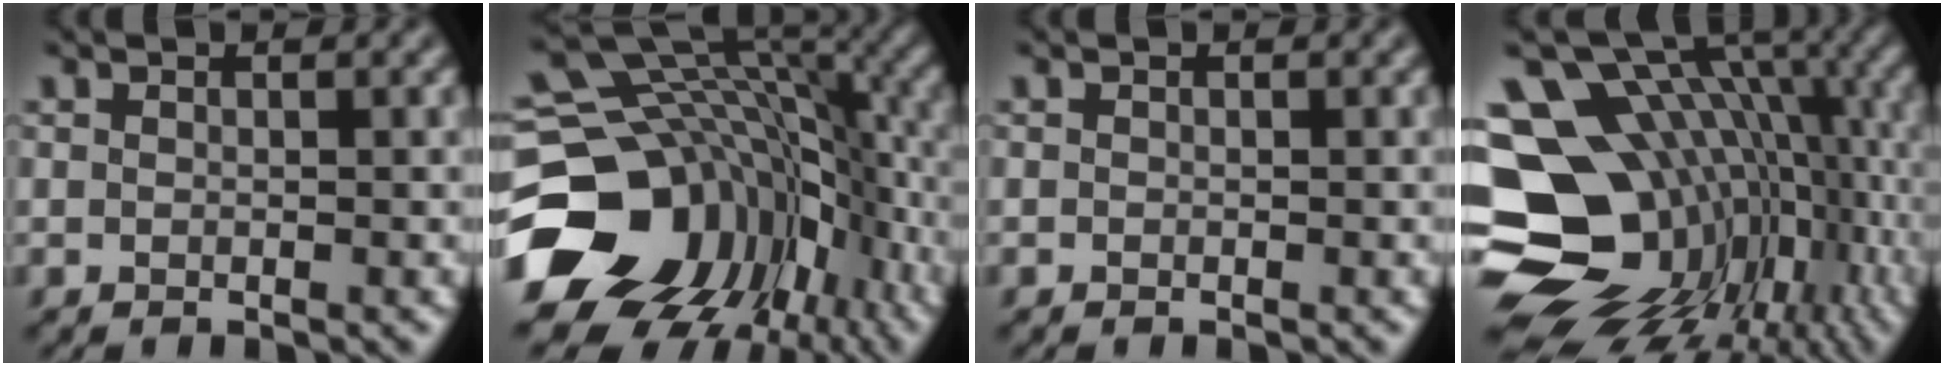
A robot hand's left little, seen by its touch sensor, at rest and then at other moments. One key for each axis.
{"total": 18.1, "fx": -4.8, "fy": 14.6, "fz": 9.6, "tx": -0.196, "ty": -0.023, "tz": -0.052}
{"total": 0.0}
{"total": 17.8, "fx": -3.6, "fy": 13.0, "fz": 11.6, "tx": -0.203, "ty": -0.003, "tz": -0.025}